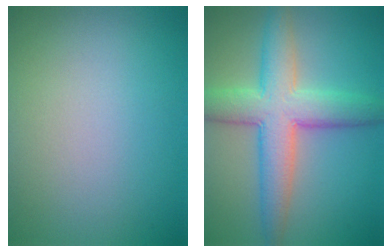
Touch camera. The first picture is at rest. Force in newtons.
{"total": 7.3, "press": 7.3, "slide": 0.3}